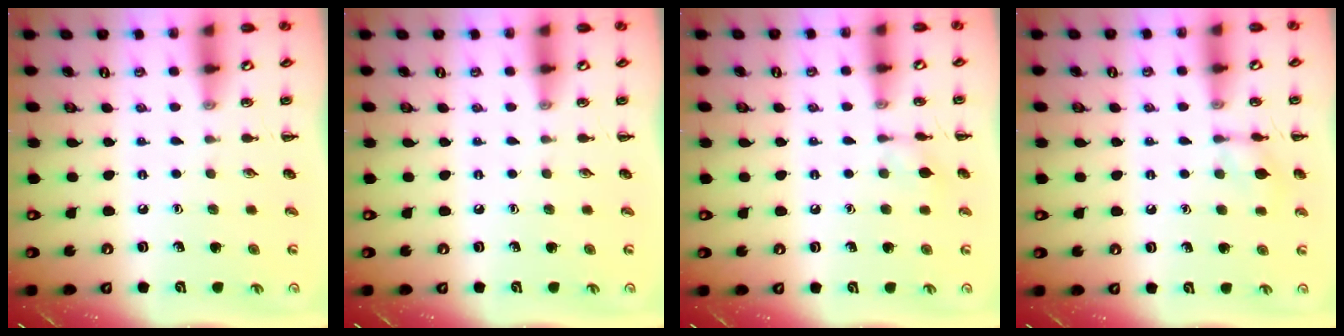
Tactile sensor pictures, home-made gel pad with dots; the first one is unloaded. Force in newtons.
{"total": 0.0}
{"total": 5.5, "press": 5.3, "slide": 1.4}
{"total": 7.3, "press": 7.2, "slide": 1.5}